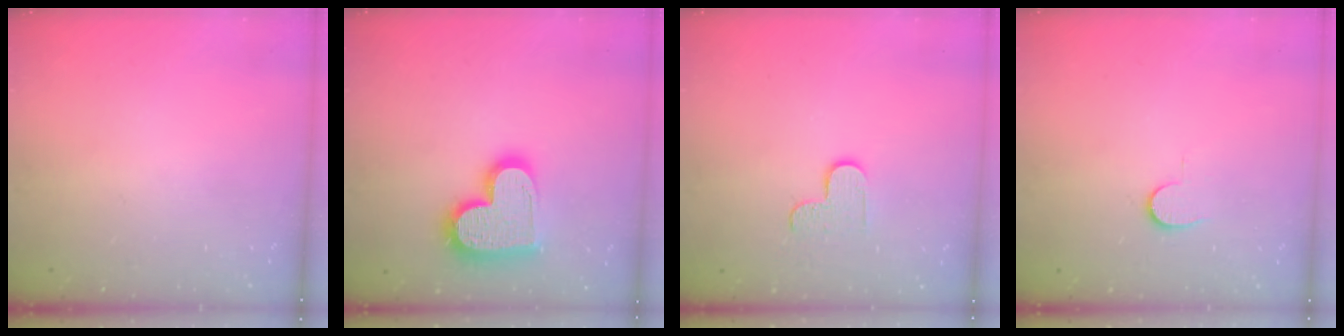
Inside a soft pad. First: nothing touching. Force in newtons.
{"total": 17.9, "press": 17.8, "slide": 1.3}
{"total": 5.9, "press": 5.8, "slide": 0.6}
{"total": 4.0, "press": 4.0, "slide": 0.4}